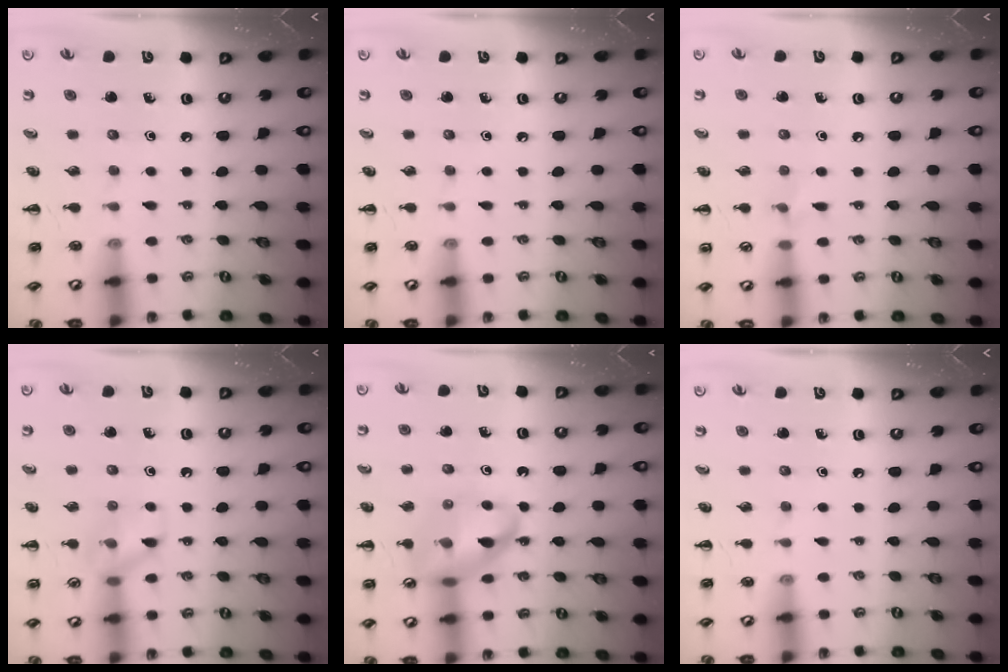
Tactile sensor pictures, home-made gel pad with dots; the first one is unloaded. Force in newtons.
{"total": 0.0}
{"total": 5.0, "press": 4.7, "slide": 1.8}
{"total": 8.3, "press": 8.2, "slide": 1.2}
{"total": 14.7, "press": 14.4, "slide": 2.8}
{"total": 0.0}